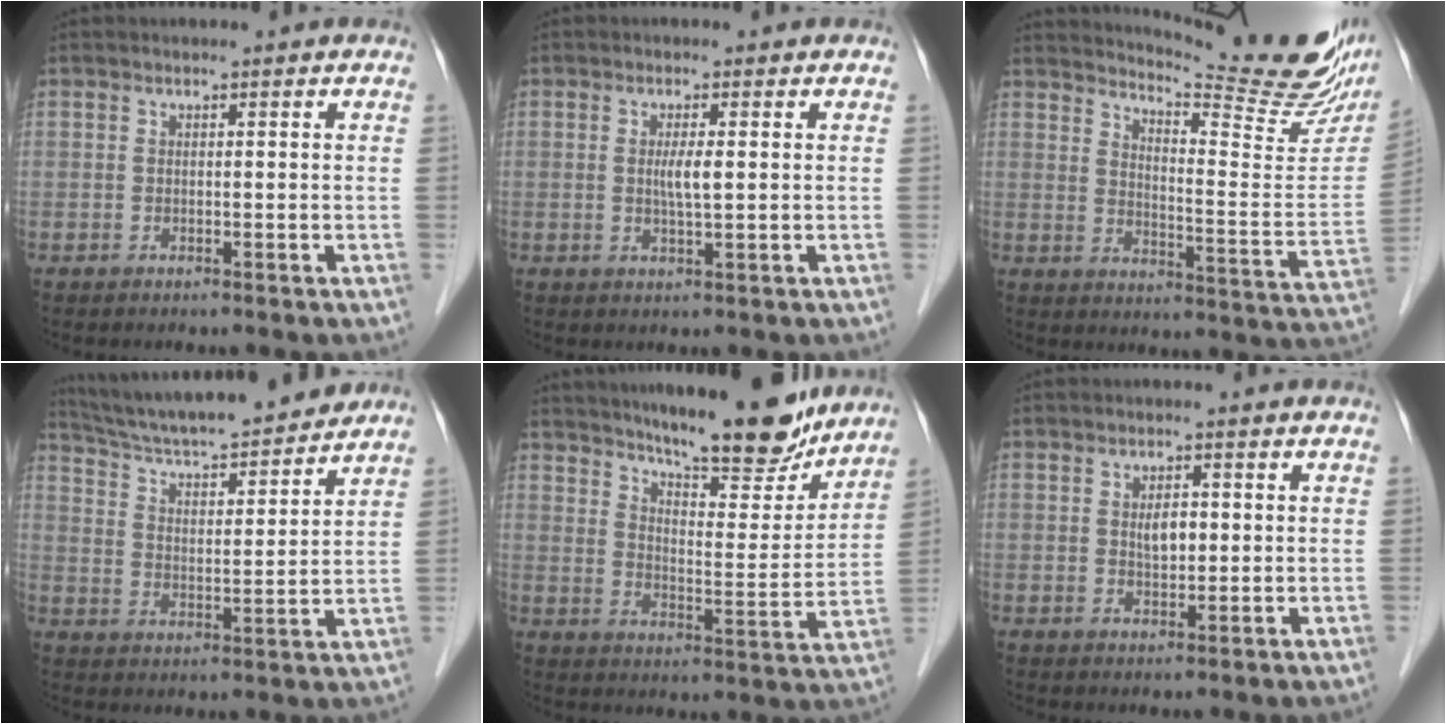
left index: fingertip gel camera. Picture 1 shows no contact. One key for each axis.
{"total": 2.5, "fx": 0.1, "fy": 0.1, "fz": 2.5, "tx": -0.049, "ty": -0.004, "tz": 0.003}
{"total": 21.9, "fx": 19.4, "fy": 1.8, "fz": 10.0, "tx": -0.146, "ty": -0.090, "tz": 0.238}
{"total": 18.7, "fx": 16.9, "fy": 2.0, "fz": 7.8, "tx": -0.131, "ty": 0.013, "tz": 0.264}
{"total": 17.3, "fx": 14.9, "fy": 2.5, "fz": 8.5, "tx": -0.121, "ty": -0.024, "tz": 0.213}
{"total": 2.8, "fx": 0.2, "fy": 1.4, "fz": 2.4, "tx": -0.042, "ty": 0.001, "tz": 0.006}